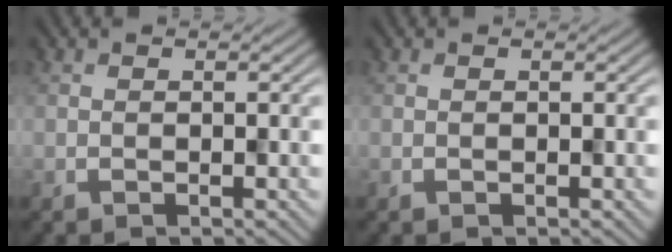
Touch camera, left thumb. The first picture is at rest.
{"total": 0.0}